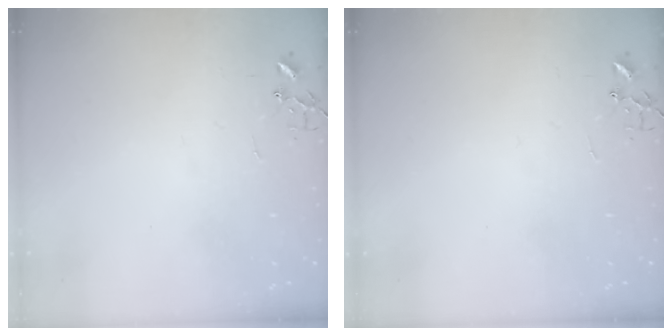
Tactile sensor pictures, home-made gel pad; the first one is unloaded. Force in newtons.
{"total": 0.0}